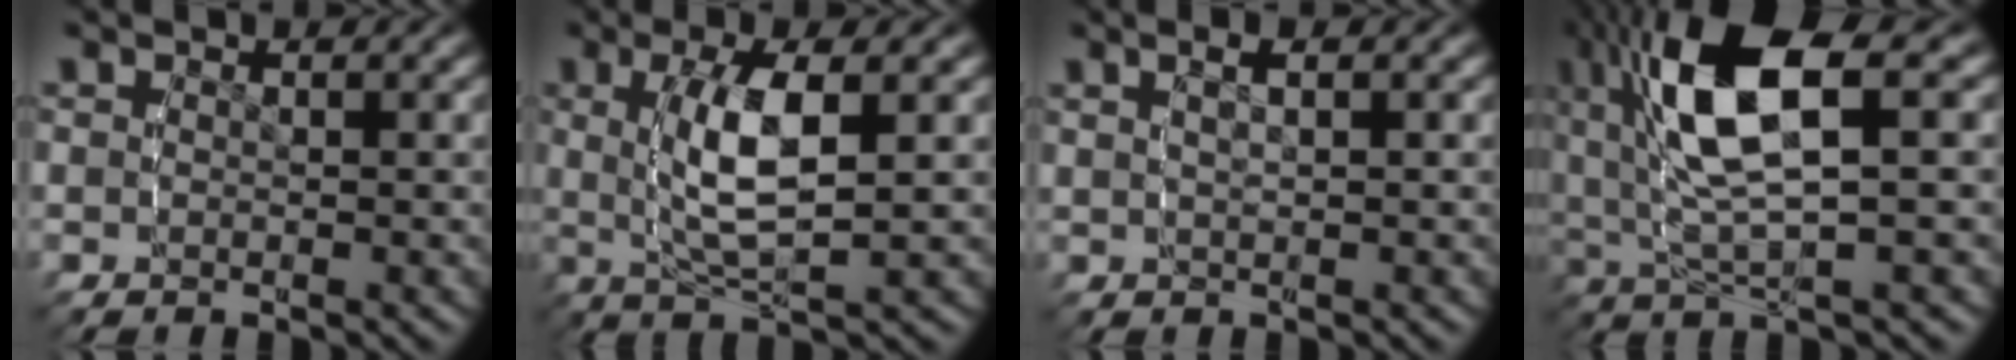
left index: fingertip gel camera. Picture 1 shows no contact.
{"total": 5.5, "force": [0.7, 1.3, 5.3], "torque": [-0.104, -0.005, 0.022]}
{"total": 2.2, "force": [1.1, 0.7, 1.7], "torque": [-0.022, 0.007, 0.022]}
{"total": 10.2, "force": [2.3, 4.4, 8.9], "torque": [-0.192, 0.000, 0.045]}